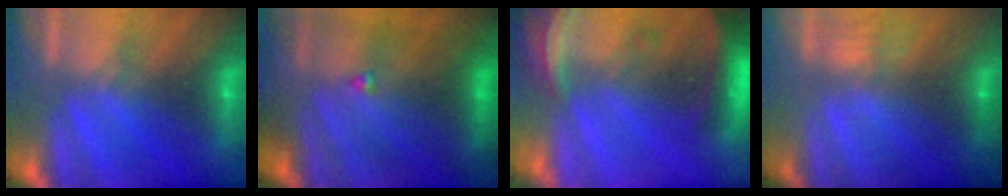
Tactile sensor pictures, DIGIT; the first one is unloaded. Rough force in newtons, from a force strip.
{"total": 7.8}
{"total": 7.0}
{"total": 2.6}